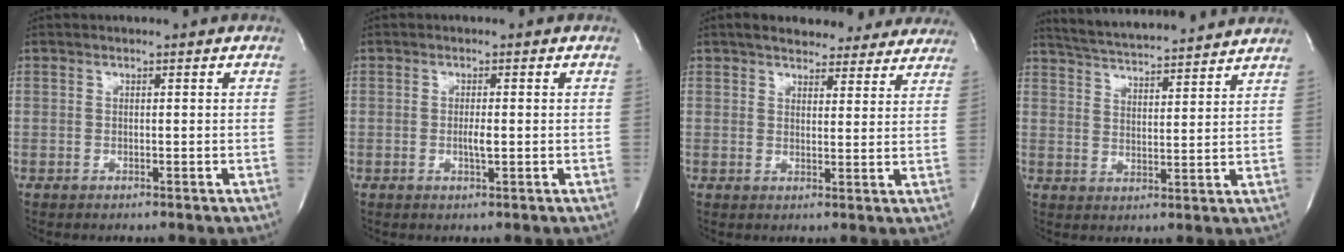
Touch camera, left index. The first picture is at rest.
{"total": 1.7, "force": [-0.3, 0.2, 1.7], "torque": [-0.035, -0.002, -0.005]}
{"total": 16.2, "force": [14.3, 5.6, 5.2], "torque": [-0.057, 0.016, 0.170]}
{"total": 16.5, "force": [15.4, 1.1, 5.9], "torque": [-0.106, 0.023, 0.223]}